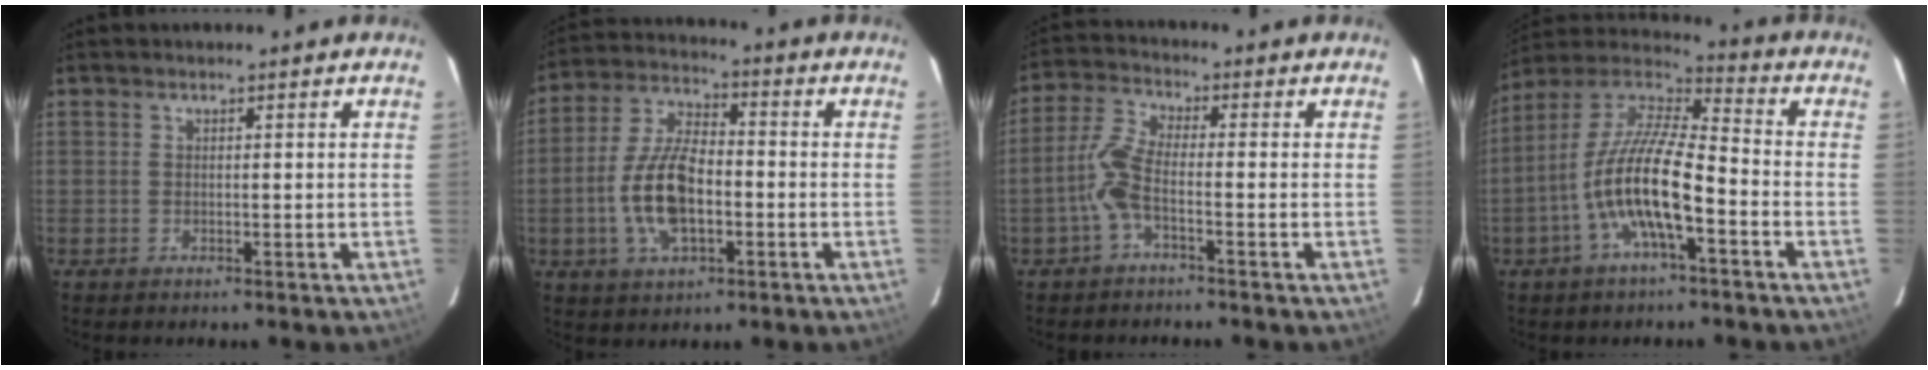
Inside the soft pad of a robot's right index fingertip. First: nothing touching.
{"total": 12.7, "force": [-3.0, 5.9, 10.8], "torque": [-0.227, 0.006, -0.056]}
{"total": 5.6, "force": [-2.3, 1.1, 4.9], "torque": [-0.120, 0.009, -0.050]}
{"total": 14.5, "force": [-5.3, 3.8, 12.9], "torque": [-0.250, -0.003, -0.104]}